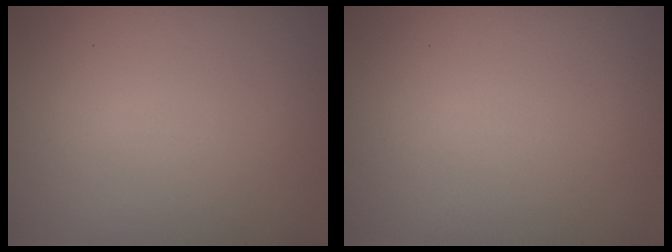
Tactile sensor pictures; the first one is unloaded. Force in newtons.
{"total": 0.0}